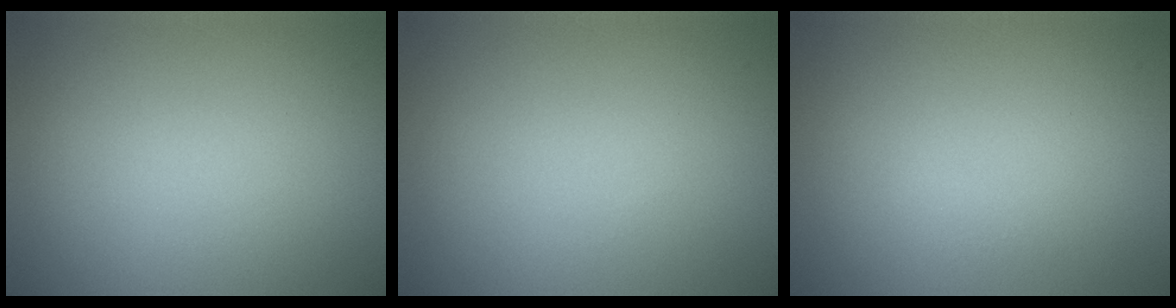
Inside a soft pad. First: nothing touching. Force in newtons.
{"total": 0.0}
{"total": 0.6, "press": 0.6, "slide": 0.0}